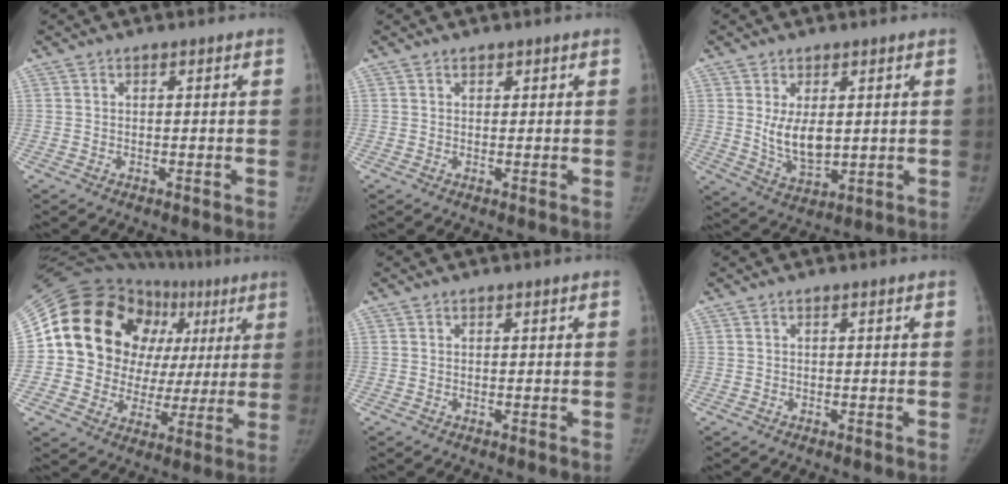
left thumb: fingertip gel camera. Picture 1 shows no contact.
{"total": 0.9, "force": [0.6, 0.6, 0.1], "torque": [0.011, -0.003, 0.006]}
{"total": 7.8, "force": [1.2, 4.6, 6.2], "torque": [-0.091, -0.022, 0.037]}
{"total": 26.4, "force": [6.6, 20.2, 15.7], "torque": [-0.189, 0.050, 0.118]}
{"total": 0.0}
{"total": 0.0}